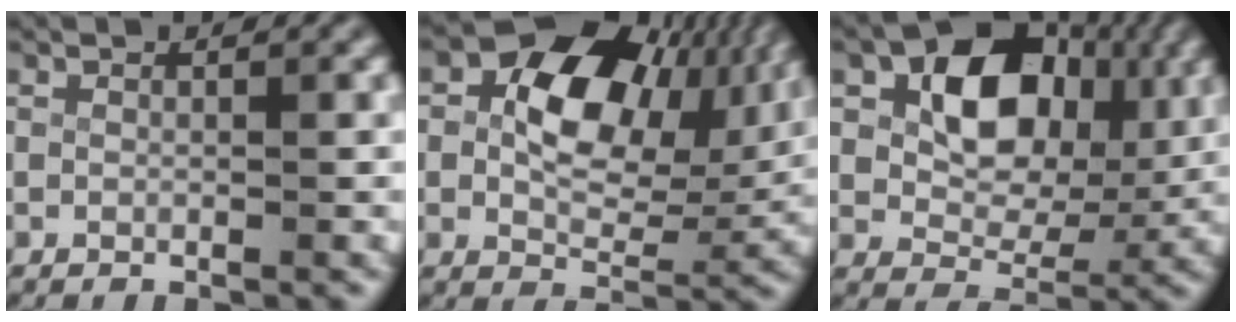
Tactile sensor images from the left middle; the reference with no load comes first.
{"total": 11.8, "force": [3.1, 7.2, 8.8], "torque": [-0.125, 0.017, 0.035]}
{"total": 8.7, "force": [2.6, 5.8, 5.9], "torque": [-0.105, -0.011, 0.047]}